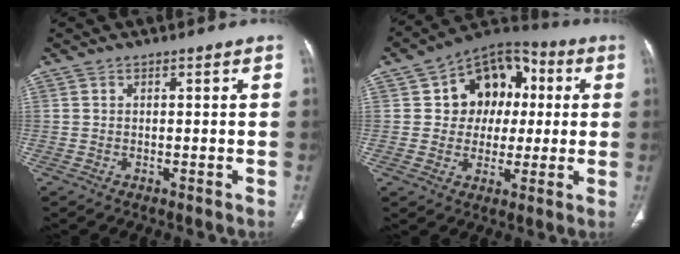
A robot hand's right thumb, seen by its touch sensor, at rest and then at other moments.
{"total": 14.5, "force": [2.3, 11.6, 8.3], "torque": [-0.062, 0.019, 0.028]}